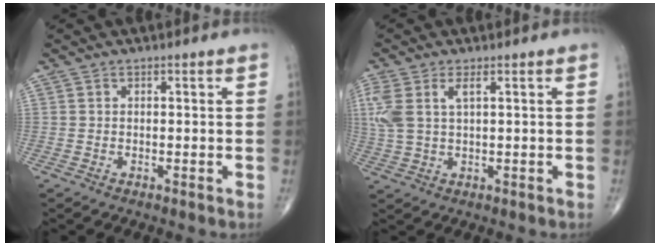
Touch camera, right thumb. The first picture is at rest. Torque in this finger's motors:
{"motor_torque": [-0.09, -0.01, 0.68, 0.30, 0.11]}